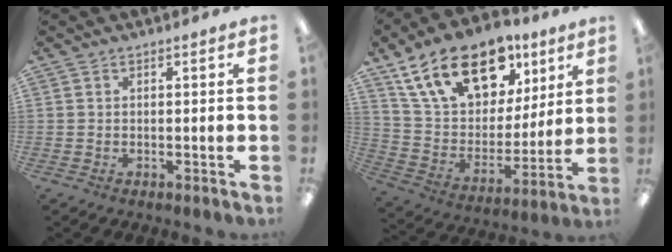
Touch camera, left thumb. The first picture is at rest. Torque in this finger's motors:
{"motor_torque": [2.42, 2.49, 1.51, -1.26, 0.12]}